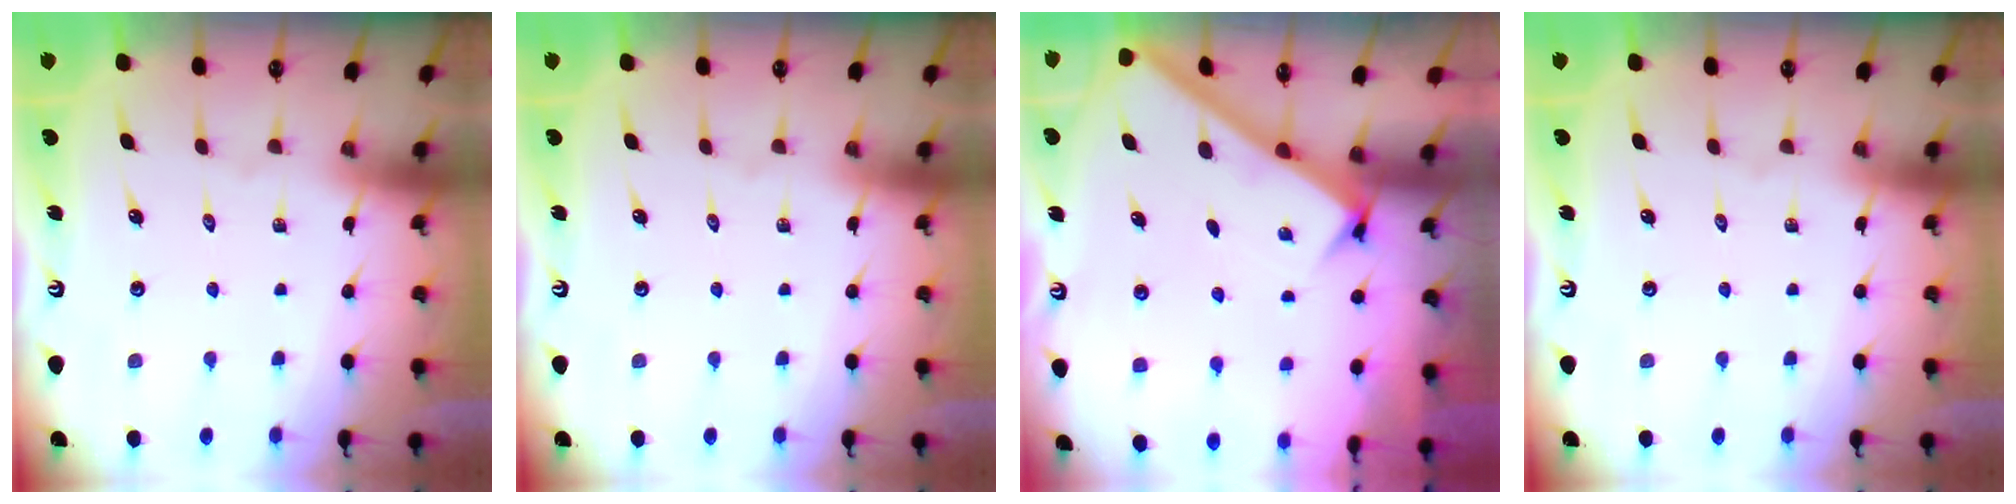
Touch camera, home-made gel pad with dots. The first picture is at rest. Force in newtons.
{"total": 0.0}
{"total": 2.4, "press": 2.4, "slide": 0.3}
{"total": 0.0}